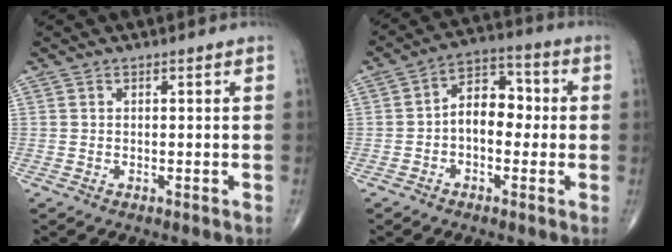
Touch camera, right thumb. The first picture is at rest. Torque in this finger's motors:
{"motor_torque": [-0.07, 0.39, 0.77, -0.01, 0.20]}